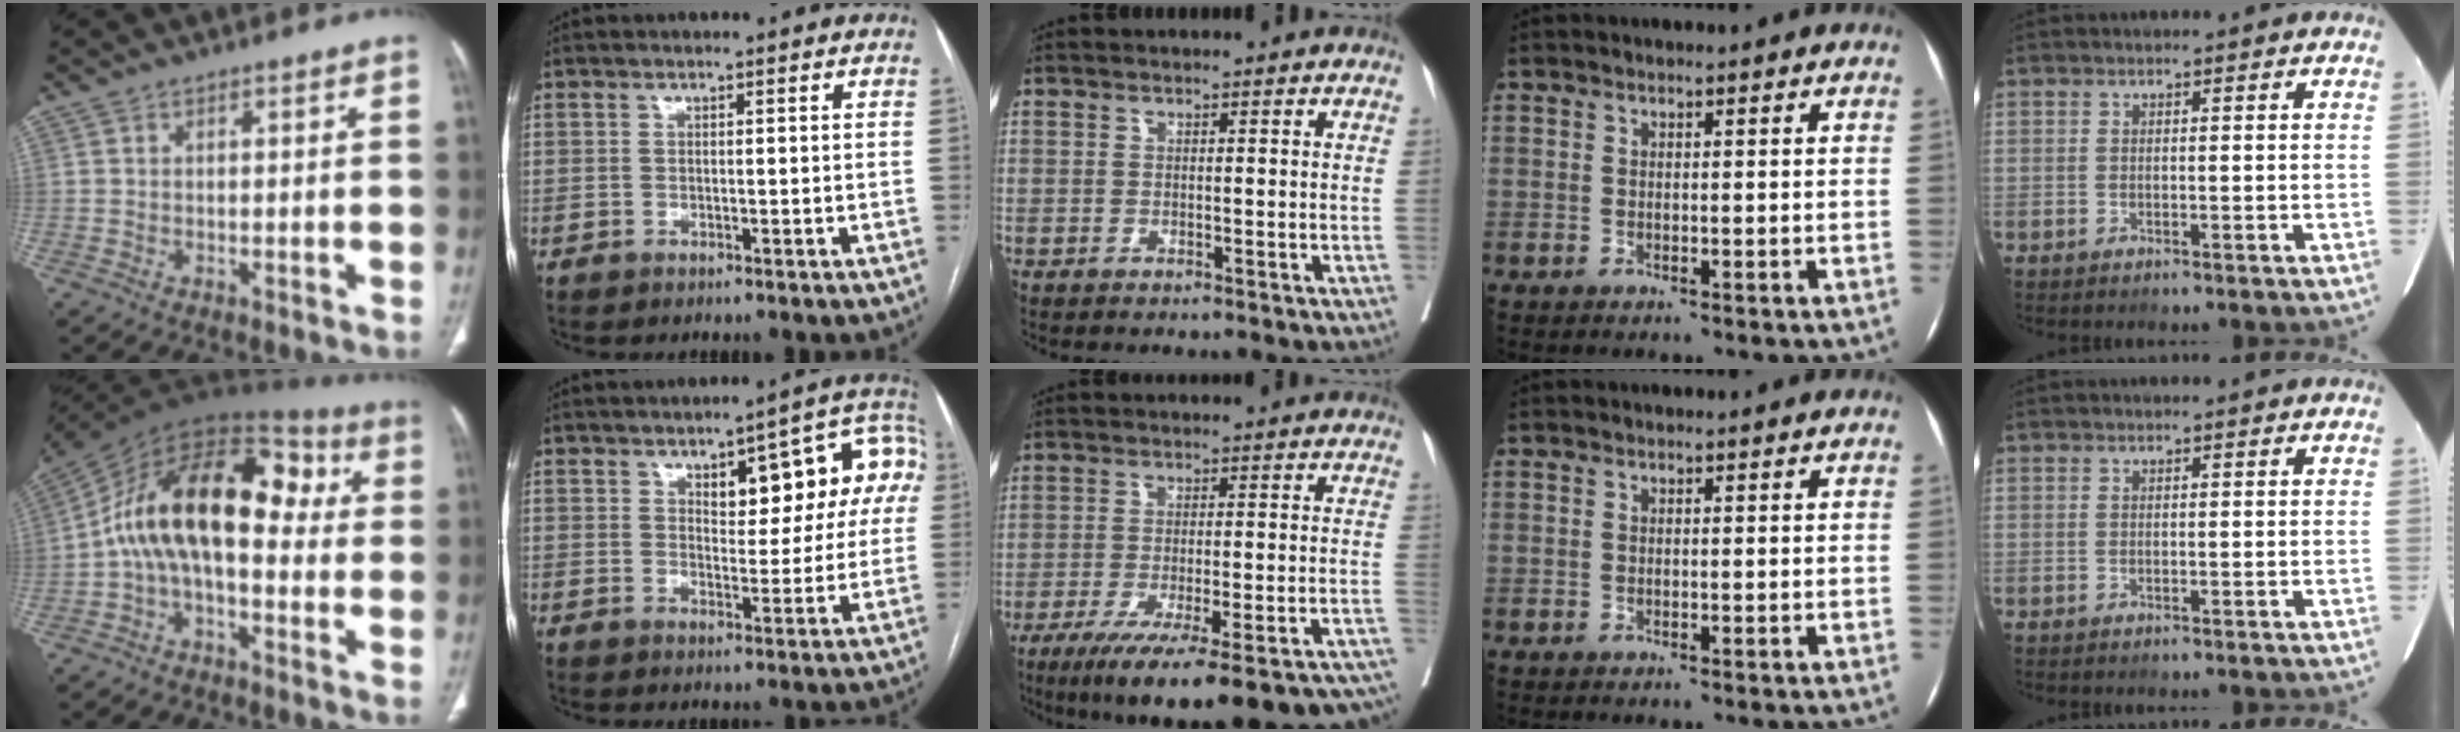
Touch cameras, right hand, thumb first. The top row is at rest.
{"thumb": {"total": 19.9, "force": [0.5, 11.0, 16.6], "torque": [-0.246, 0.064, -0.007]}, "index": {"total": 12.4, "force": [3.9, 4.8, 10.8], "torque": [-0.122, 0.037, 0.052]}, "middle": {"total": 24.4, "force": [-19.8, 3.2, 13.8], "torque": [-0.140, -0.023, -0.260]}}